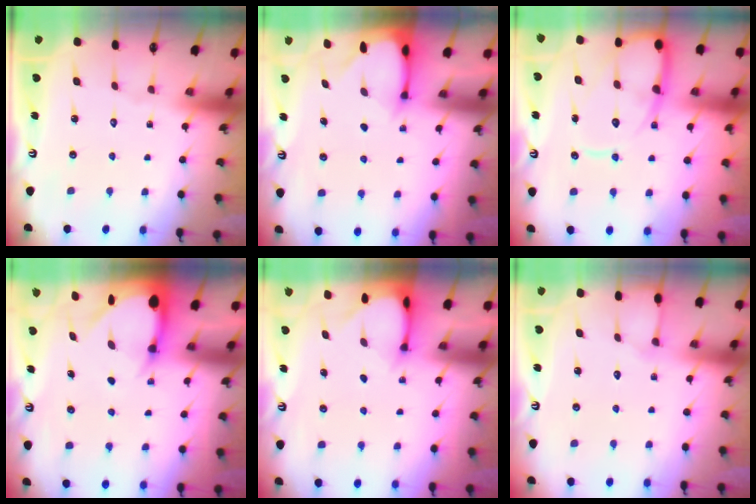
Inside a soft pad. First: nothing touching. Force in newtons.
{"total": 2.4, "press": 2.3, "slide": 0.3}
{"total": 12.5, "press": 12.5, "slide": 1.3}
{"total": 4.5, "press": 4.5, "slide": 0.6}
{"total": 3.1, "press": 3.1, "slide": 0.2}
{"total": 3.8, "press": 3.8, "slide": 0.5}